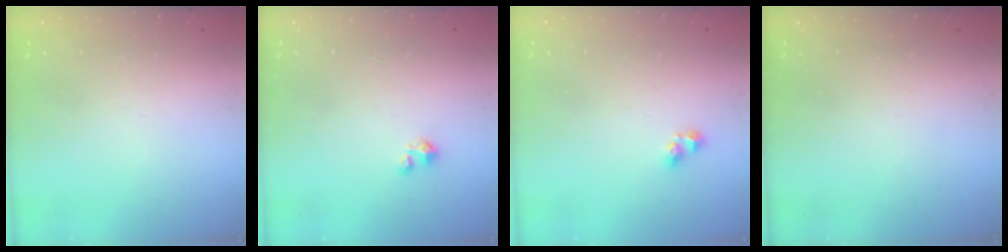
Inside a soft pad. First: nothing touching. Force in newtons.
{"total": 2.1, "press": 2.1, "slide": 0.2}
{"total": 2.9, "press": 2.6, "slide": 1.1}
{"total": 0.0}